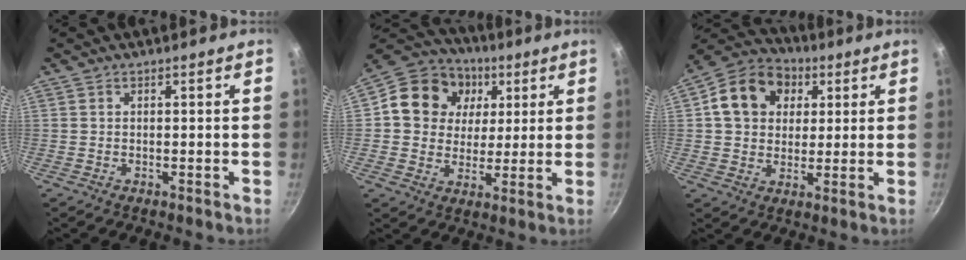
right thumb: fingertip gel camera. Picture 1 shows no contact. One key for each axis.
{"total": 15.5, "fx": 4.1, "fy": 13.4, "fz": 6.6, "tx": -0.089, "ty": 0.006, "tz": 0.056}
{"total": 14.0, "fx": 3.9, "fy": 11.2, "fz": 7.4, "tx": -0.108, "ty": 0.014, "tz": 0.050}